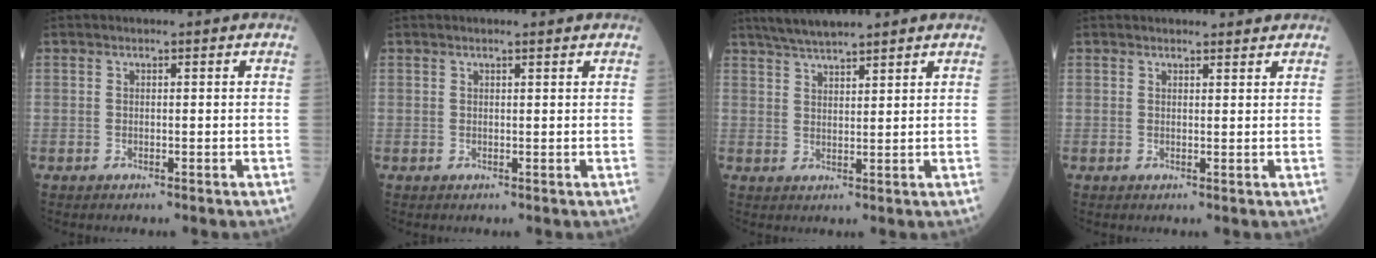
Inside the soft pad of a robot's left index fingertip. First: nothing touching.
{"total": 1.0, "force": [0.9, -0.1, 0.5], "torque": [-0.011, 0.004, 0.016]}
{"total": 5.9, "force": [5.2, 0.3, 2.8], "torque": [-0.056, 0.020, 0.097]}
{"total": 3.0, "force": [2.9, 0.7, 0.3], "torque": [-0.004, 0.006, 0.032]}